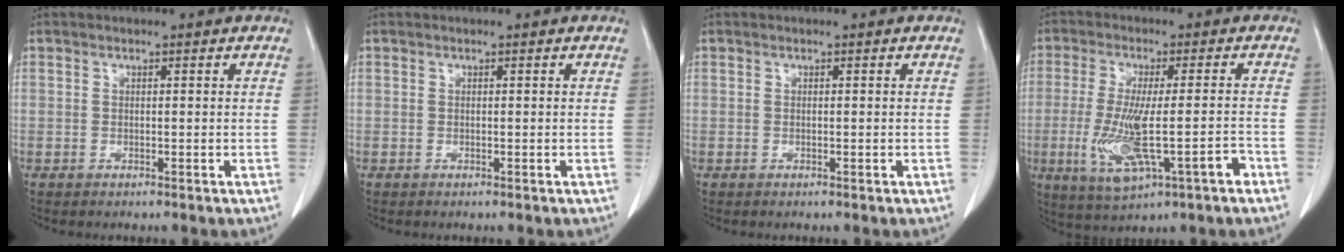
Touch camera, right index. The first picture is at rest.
{"total": 0.0}
{"total": 0.0}
{"total": 11.1, "force": [-3.9, 2.0, 10.2], "torque": [-0.194, -0.010, -0.057]}